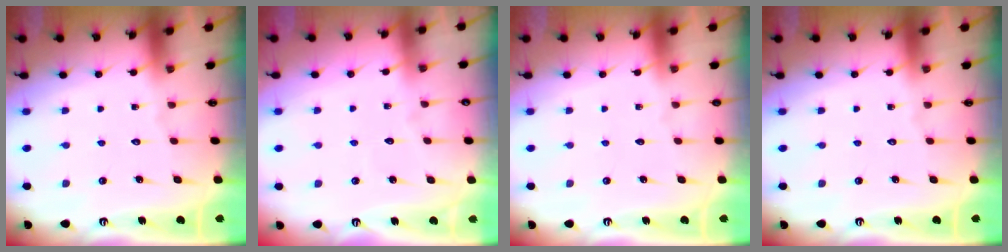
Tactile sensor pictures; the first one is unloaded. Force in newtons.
{"total": 2.8, "press": 2.8, "slide": 0.2}
{"total": 0.0}
{"total": 0.0}